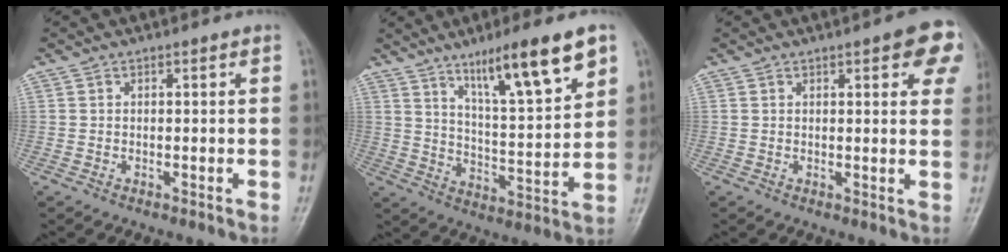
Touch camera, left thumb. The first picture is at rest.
{"total": 15.8, "force": [9.3, 2.5, 12.5], "torque": [-0.191, -0.044, 0.159]}
{"total": 8.4, "force": [3.8, 2.6, 7.0], "torque": [-0.056, -0.006, 0.036]}